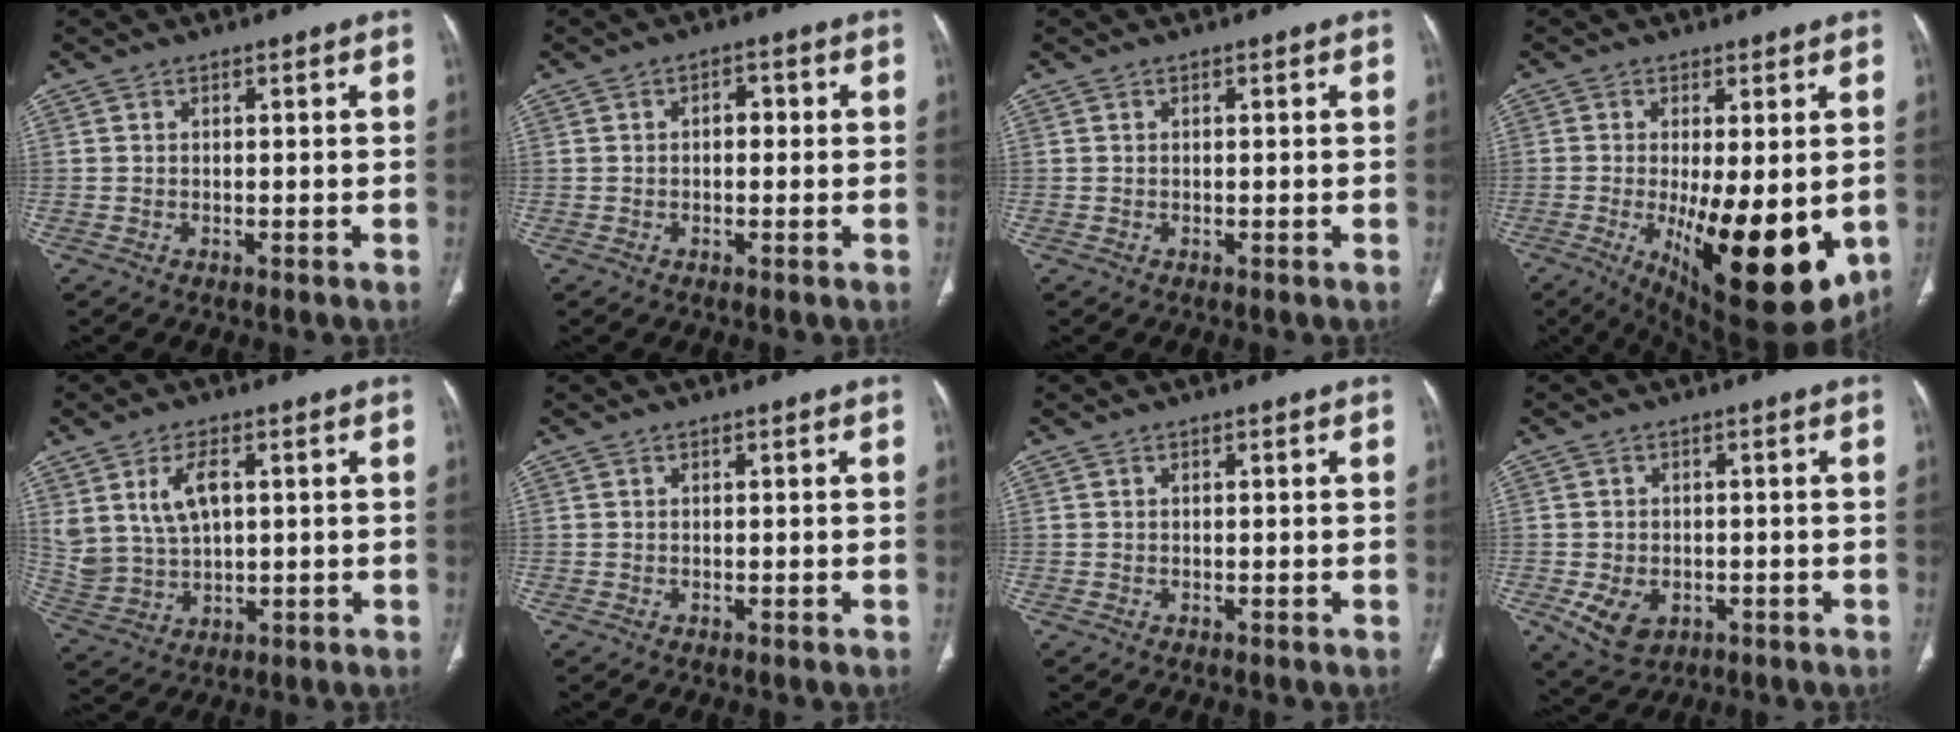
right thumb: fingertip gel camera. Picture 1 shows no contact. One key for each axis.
{"total": 2.6, "fx": 0.2, "fy": 1.6, "fz": 2.0, "tx": -0.022, "ty": 0.010, "tz": -0.001}
{"total": 0.0}
{"total": 18.8, "fx": -3.7, "fy": 6.8, "fz": 17.2, "tx": -0.230, "ty": -0.034, "tz": -0.030}
{"total": 9.2, "fx": 3.1, "fy": 5.3, "fz": 6.9, "tx": -0.135, "ty": -0.007, "tz": 0.074}
{"total": 0.0}
{"total": 0.0}
{"total": 6.7, "fx": -2.0, "fy": 4.9, "fz": 4.2, "tx": -0.068, "ty": 0.002, "tz": -0.022}